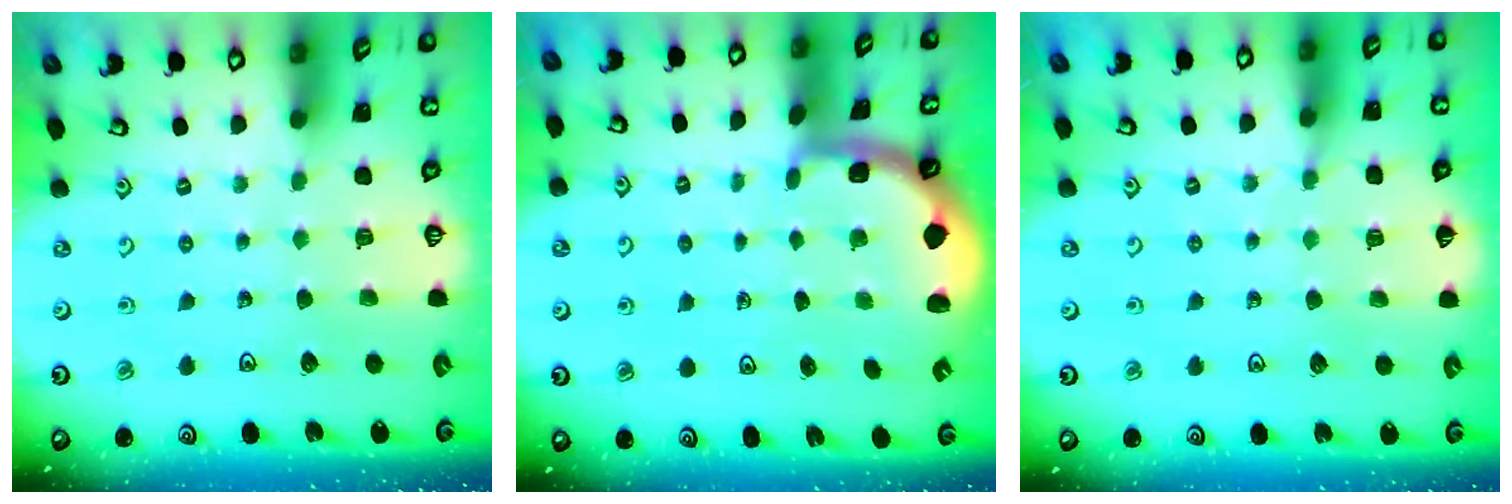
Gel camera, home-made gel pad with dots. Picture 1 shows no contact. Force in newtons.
{"total": 1.5, "press": 1.5, "slide": 0.2}
{"total": 6.1, "press": 6.1, "slide": 0.8}